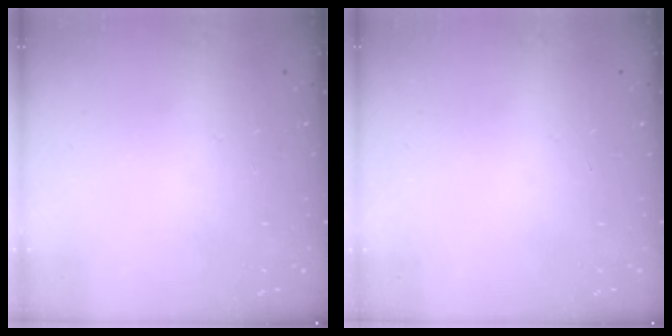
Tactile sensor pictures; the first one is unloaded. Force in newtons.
{"total": 0.0}